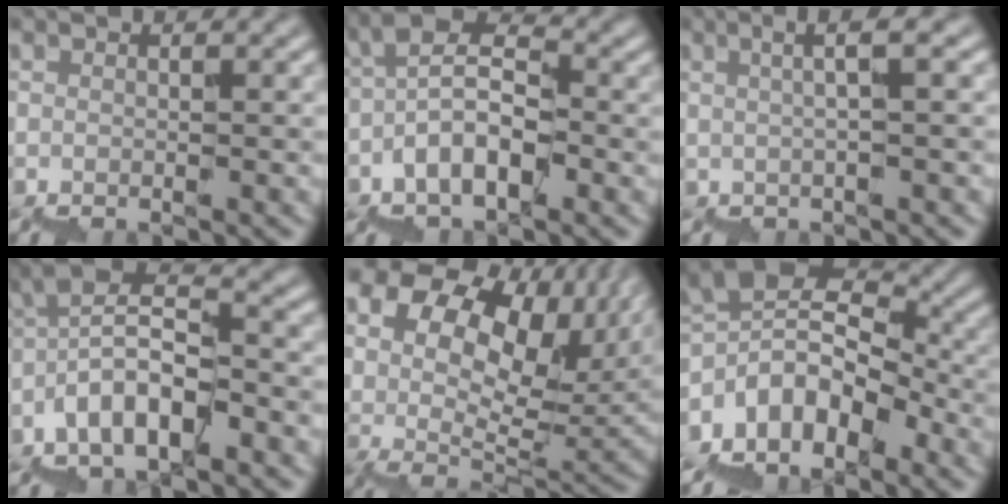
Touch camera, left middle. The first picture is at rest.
{"total": 4.7, "force": [-0.9, 2.3, 4.0], "torque": [-0.075, 0.031, -0.020]}
{"total": 2.8, "force": [1.7, 0.4, 2.2], "torque": [-0.017, 0.007, 0.026]}
{"total": 7.0, "force": [-2.1, 3.1, 5.9], "torque": [-0.108, 0.027, -0.036]}
{"total": 17.8, "force": [8.9, 9.9, 11.8], "torque": [-0.175, 0.043, 0.175]}
{"total": 7.3, "force": [-2.3, 4.7, 5.2], "torque": [-0.079, 0.025, -0.051]}